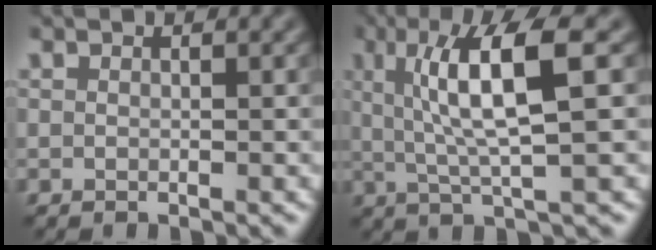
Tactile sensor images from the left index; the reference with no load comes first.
{"total": 7.1, "force": [1.0, 1.2, 6.9], "torque": [-0.116, 0.009, 0.024]}